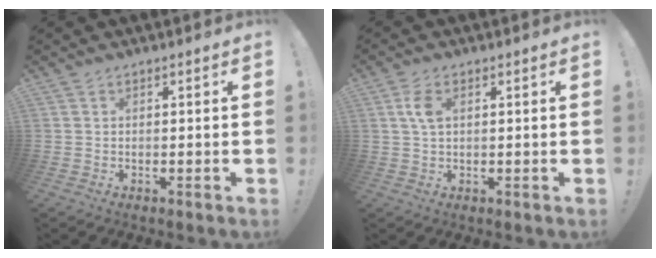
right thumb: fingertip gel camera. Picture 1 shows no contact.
{"total": 4.4, "force": [1.2, 2.2, 3.6], "torque": [-0.060, 0.002, 0.019]}